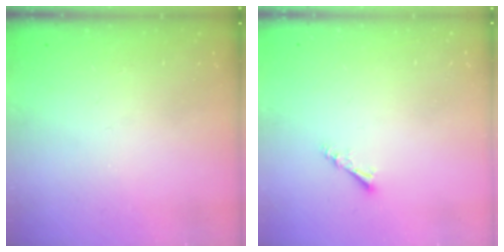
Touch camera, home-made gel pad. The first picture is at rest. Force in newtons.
{"total": 3.0, "press": 2.9, "slide": 0.6}